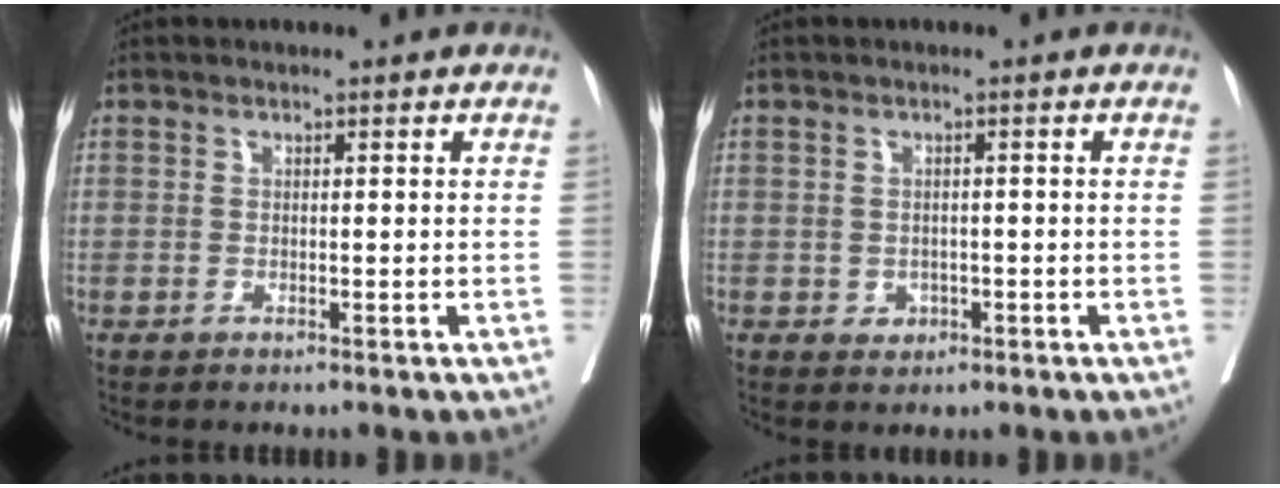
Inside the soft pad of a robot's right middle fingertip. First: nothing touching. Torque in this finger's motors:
{"motor_torque": [0.16, -0.10, 0.03, 0.00]}